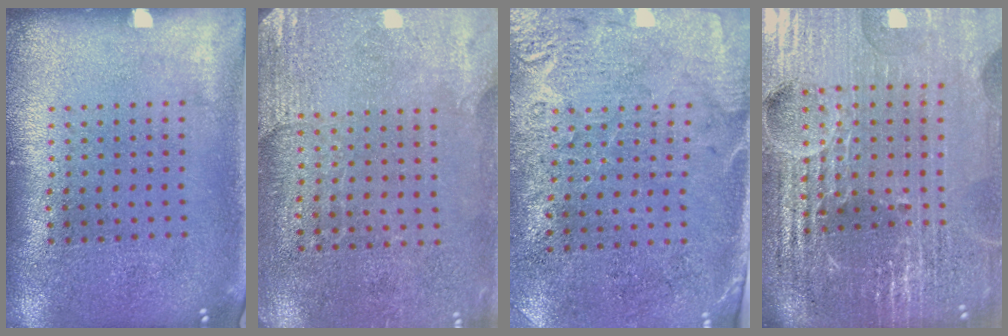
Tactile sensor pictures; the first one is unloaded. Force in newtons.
{"total": 2.7, "press": 2.4, "slide": 1.1}
{"total": 2.7, "press": 2.4, "slide": 1.3}
{"total": 6.5, "press": 5.7, "slide": 3.1}